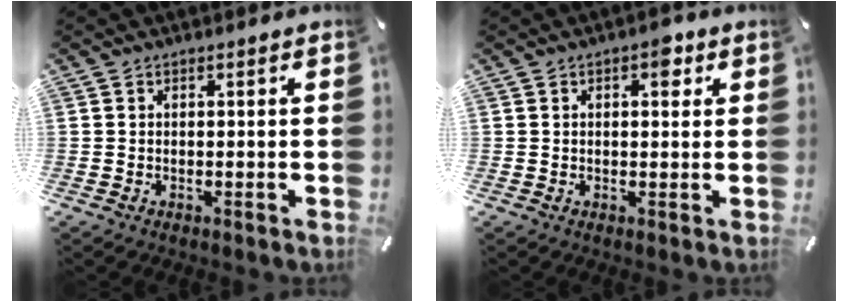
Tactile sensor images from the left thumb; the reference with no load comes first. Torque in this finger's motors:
{"motor_torque": [0.18, -0.25, 0.05, 0.00, -0.03]}